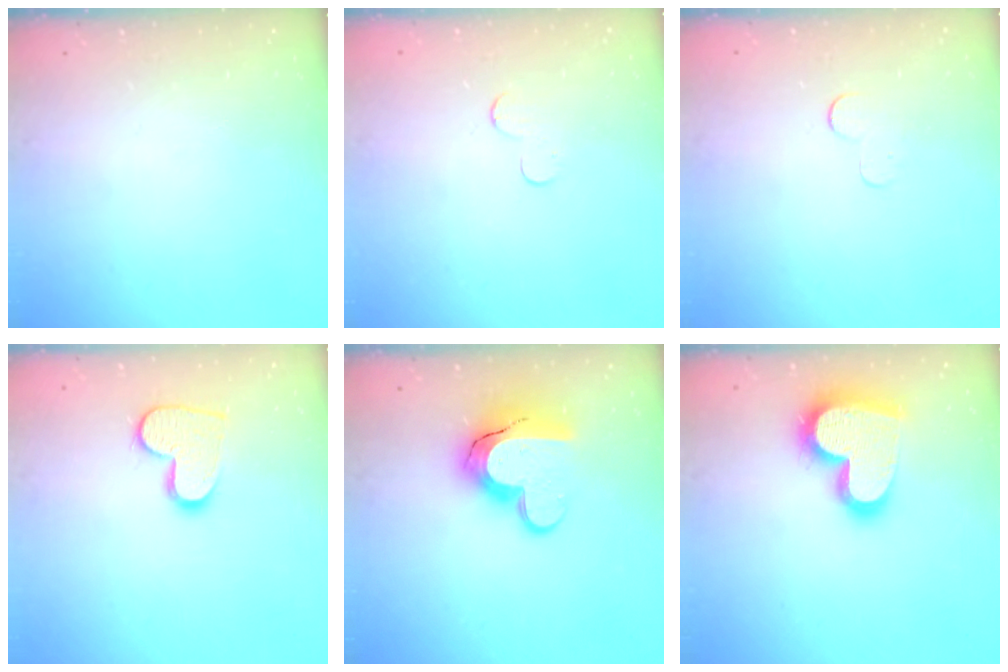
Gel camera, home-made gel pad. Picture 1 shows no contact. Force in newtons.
{"total": 4.4, "press": 4.4, "slide": 0.4}
{"total": 2.9, "press": 2.9, "slide": 0.3}
{"total": 12.0, "press": 11.9, "slide": 0.8}
{"total": 14.2, "press": 14.1, "slide": 1.0}
{"total": 20.6, "press": 20.5, "slide": 1.4}